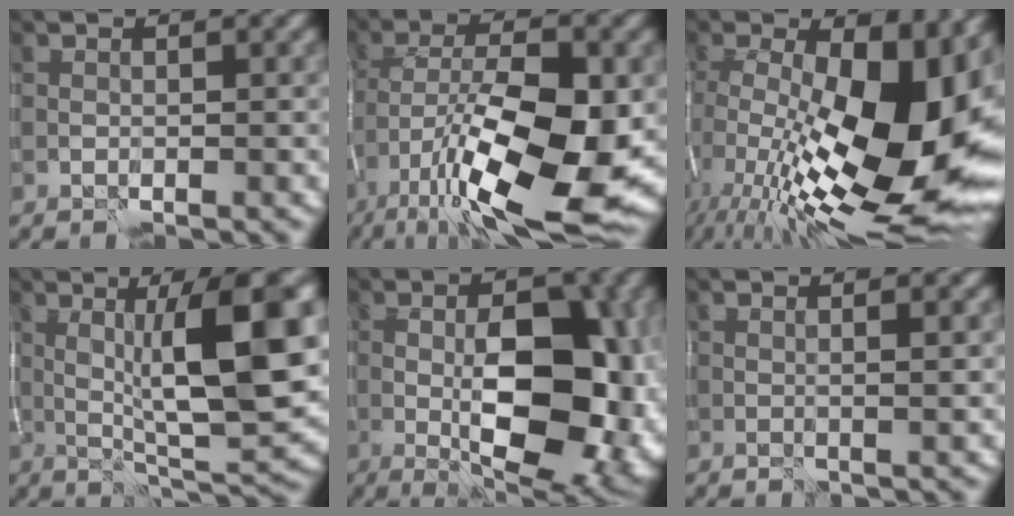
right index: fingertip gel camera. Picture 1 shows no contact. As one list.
[{"total": 14.9, "force": [-5.9, 5.2, 12.6], "torque": [-0.225, -0.010, -0.100]}, {"total": 18.9, "force": [-4.0, 7.6, 16.8], "torque": [-0.276, -0.009, -0.064]}, {"total": 11.5, "force": [1.6, 2.5, 11.1], "torque": [-0.161, 0.004, 0.032]}, {"total": 12.1, "force": [-1.2, 5.9, 10.5], "torque": [-0.145, -0.002, -0.014]}, {"total": 1.4, "force": [0.2, 0.2, 1.3], "torque": [-0.022, 0.000, 0.002]}]